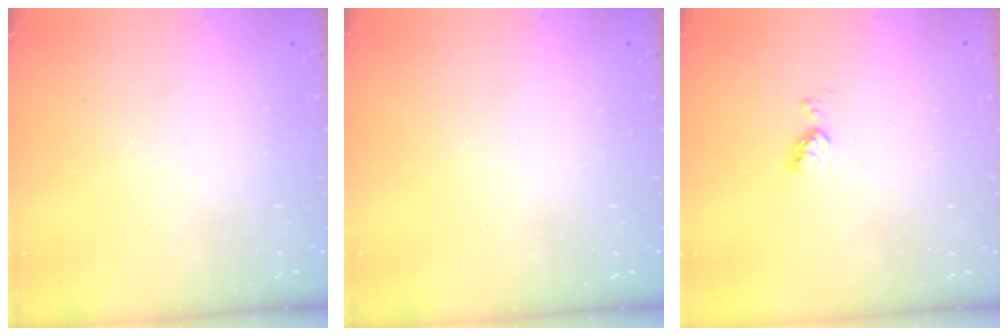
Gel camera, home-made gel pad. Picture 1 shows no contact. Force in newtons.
{"total": 0.0}
{"total": 4.4, "press": 4.3, "slide": 0.7}